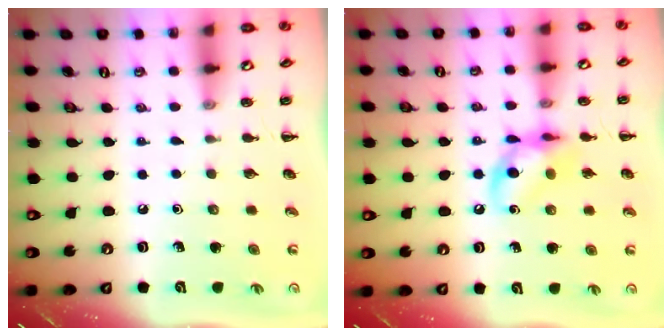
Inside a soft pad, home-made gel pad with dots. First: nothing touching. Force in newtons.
{"total": 12.2, "press": 12.0, "slide": 2.0}